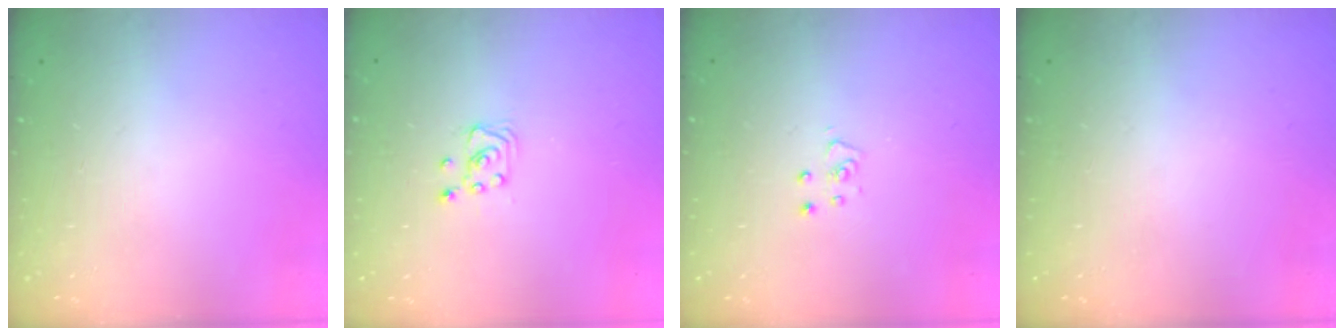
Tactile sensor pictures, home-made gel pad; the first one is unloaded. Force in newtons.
{"total": 3.4, "press": 3.4, "slide": 0.4}
{"total": 3.9, "press": 3.9, "slide": 0.2}
{"total": 0.0}